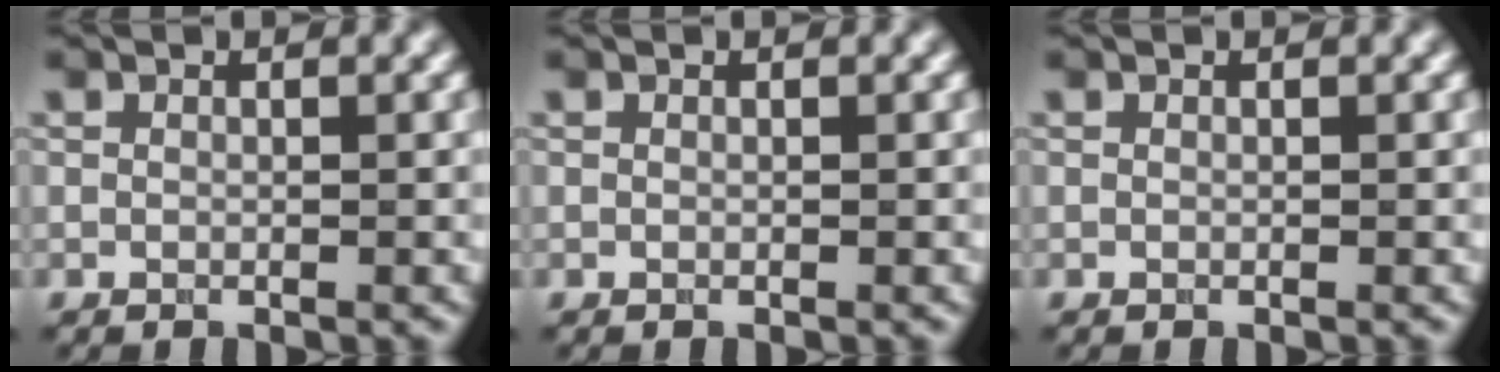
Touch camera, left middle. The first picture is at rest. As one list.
[{"total": 0.0}, {"total": 0.0}]